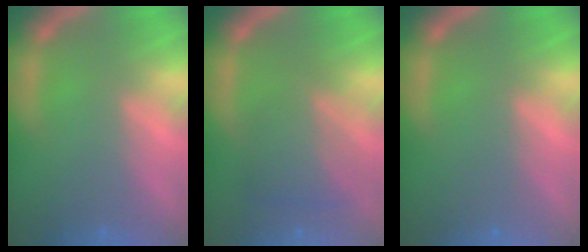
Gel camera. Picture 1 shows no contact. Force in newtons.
{"total": 4.6}
{"total": 0.0}